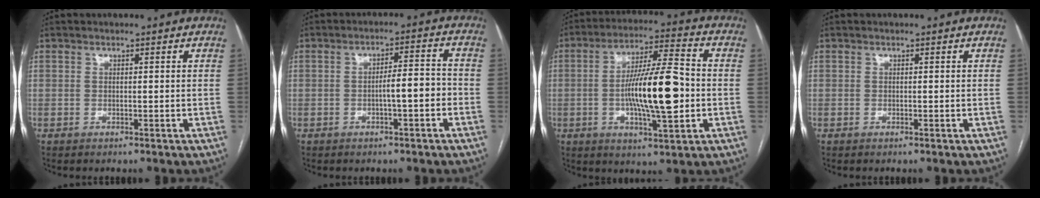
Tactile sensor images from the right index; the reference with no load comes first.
{"total": 4.7, "force": [-1.5, 0.8, 4.4], "torque": [-0.065, 0.019, -0.021]}
{"total": 14.5, "force": [-1.8, 2.4, 14.2], "torque": [-0.248, 0.006, -0.028]}
{"total": 0.0}